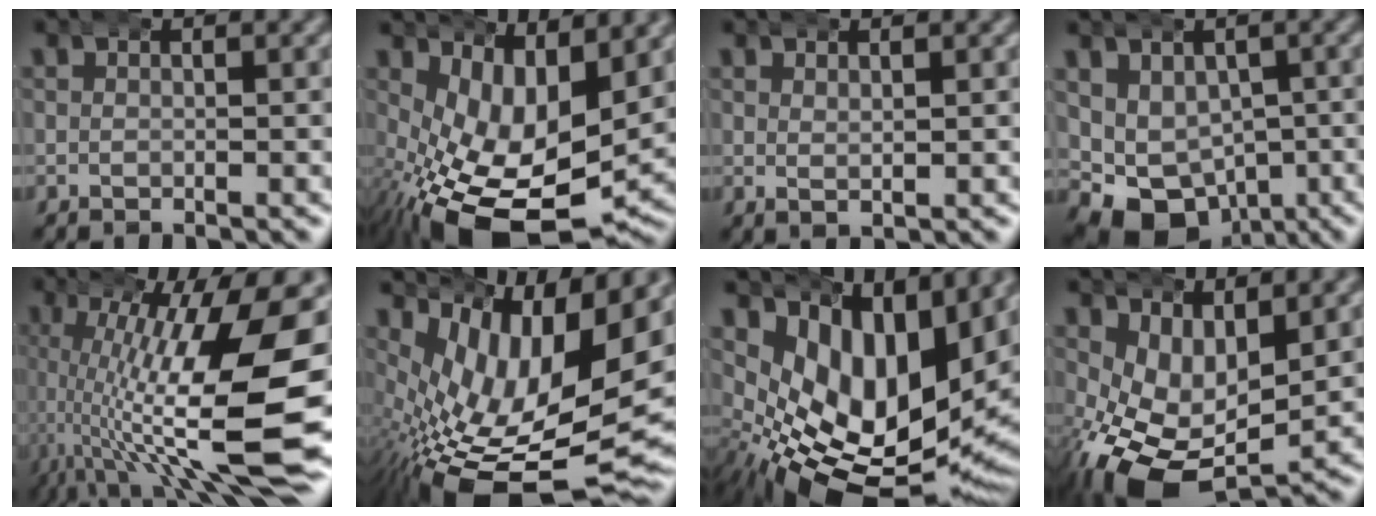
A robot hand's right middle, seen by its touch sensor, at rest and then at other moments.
{"total": 11.5, "force": [-2.9, 6.2, 9.2], "torque": [-0.181, -0.054, -0.019]}
{"total": 0.9, "force": [0.6, 0.1, 0.7], "torque": [-0.010, -0.002, 0.017]}
{"total": 9.5, "force": [-3.5, 7.7, 4.3], "torque": [-0.106, -0.057, -0.040]}
{"total": 14.9, "force": [-1.0, 4.8, 14.1], "torque": [-0.212, -0.009, 0.001]}
{"total": 14.5, "force": [-2.6, 7.6, 12.1], "torque": [-0.209, -0.042, -0.013]}
{"total": 17.0, "force": [-1.0, 10.5, 13.3], "torque": [-0.229, -0.044, 0.008]}
{"total": 9.2, "force": [-2.8, 6.2, 6.3], "torque": [-0.139, -0.048, -0.026]}